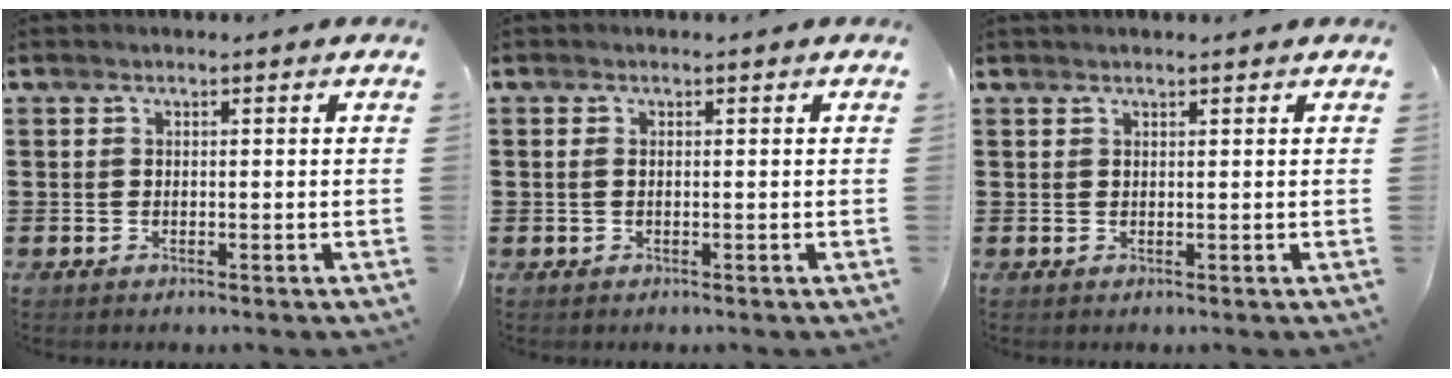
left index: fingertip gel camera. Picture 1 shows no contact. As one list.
[{"total": 0.8, "force": [-0.1, 0.4, 0.7], "torque": [-0.016, 0.001, -0.002]}, {"total": 0.7, "force": [0.6, 0.0, 0.3], "torque": [-0.006, -0.001, 0.012]}]